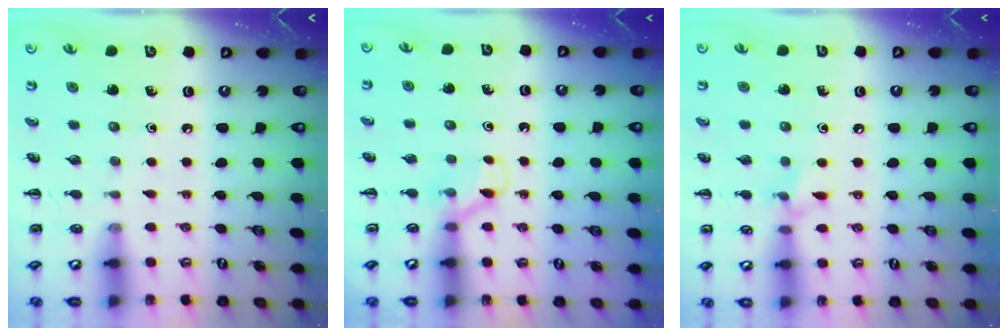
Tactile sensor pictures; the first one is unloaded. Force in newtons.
{"total": 5.4, "press": 5.2, "slide": 1.5}
{"total": 6.4, "press": 6.1, "slide": 1.8}